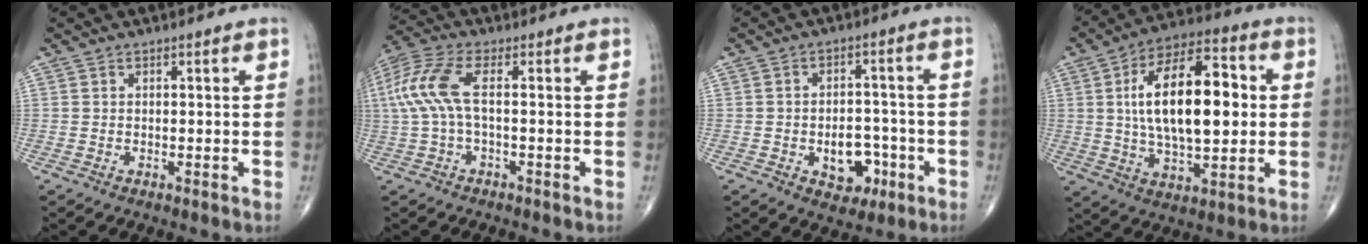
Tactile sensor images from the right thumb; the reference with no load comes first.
{"total": 9.3, "force": [0.4, 3.4, 8.6], "torque": [-0.222, 0.027, 0.005]}
{"total": 7.9, "force": [-2.9, 5.4, 5.1], "torque": [-0.038, 0.027, -0.033]}
{"total": 20.5, "force": [2.3, 9.5, 18.0], "torque": [-0.281, 0.016, 0.035]}